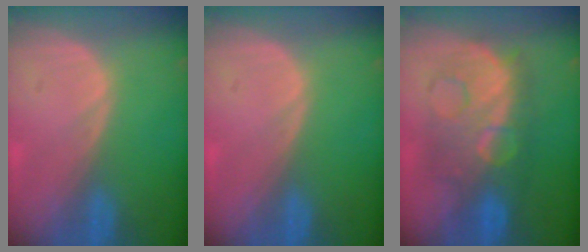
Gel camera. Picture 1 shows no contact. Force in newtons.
{"total": 0.0}
{"total": 9.5, "press": 9.5, "slide": 0.4}